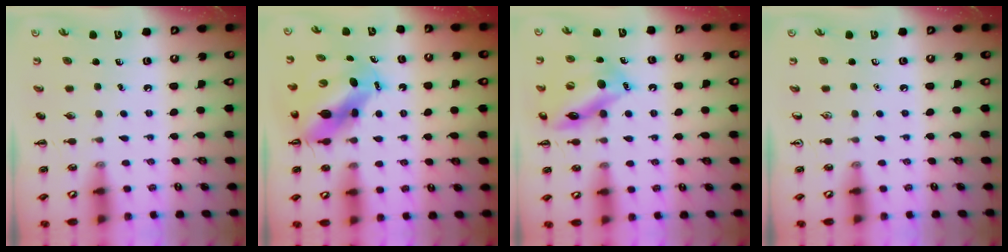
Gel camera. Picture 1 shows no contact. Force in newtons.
{"total": 9.1, "press": 8.8, "slide": 2.4}
{"total": 15.1, "press": 14.9, "slide": 2.3}
{"total": 0.0}